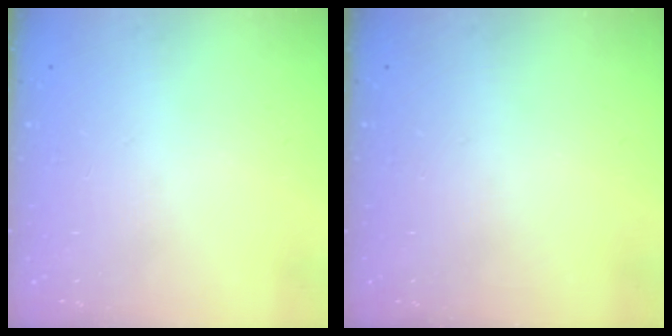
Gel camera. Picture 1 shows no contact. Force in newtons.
{"total": 0.0}